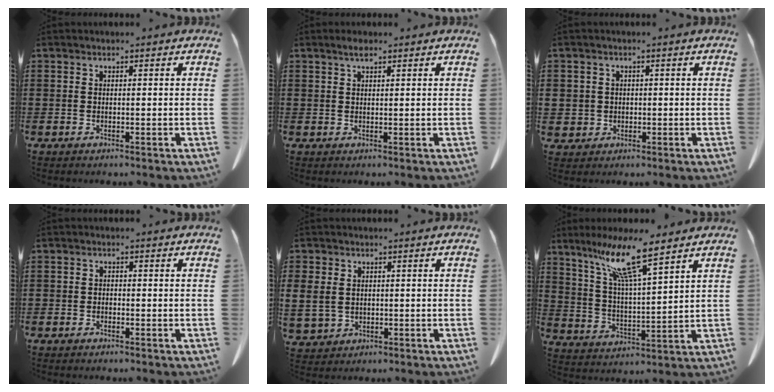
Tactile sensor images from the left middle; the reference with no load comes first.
{"total": 1.7, "force": [1.2, 0.6, 1.0], "torque": [-0.023, 0.002, 0.021]}
{"total": 2.1, "force": [0.0, 2.1, 0.1], "torque": [-0.013, 0.008, -0.003]}
{"total": 1.0, "force": [-0.8, 0.4, 0.2], "torque": [-0.006, 0.000, -0.017]}
{"total": 4.2, "force": [0.3, 3.5, 2.2], "torque": [-0.073, 0.004, 0.000]}
{"total": 11.6, "force": [8.4, 1.1, 7.9], "torque": [-0.176, -0.027, 0.144]}